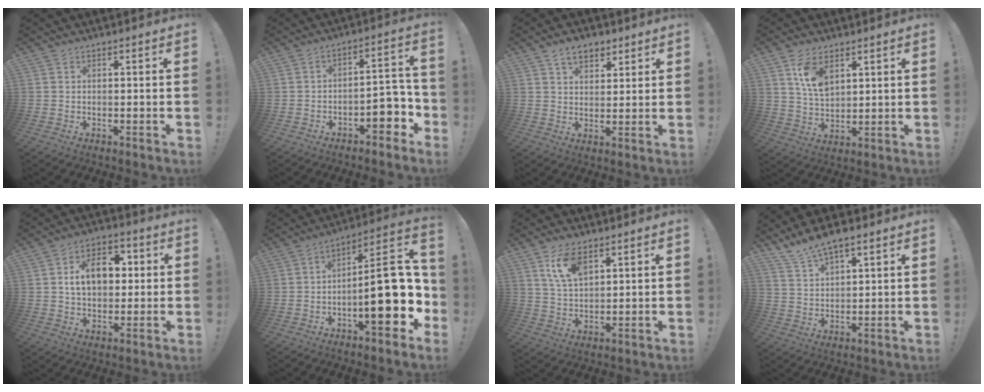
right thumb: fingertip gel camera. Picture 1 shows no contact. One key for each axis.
{"total": 8.9, "fx": -4.1, "fy": 4.7, "fz": 6.4, "tx": -0.062, "ty": 0.014, "tz": -0.067}
{"total": 7.1, "fx": 4.5, "fy": 4.3, "fz": 3.4, "tx": -0.051, "ty": -0.012, "tz": 0.082}
{"total": 9.0, "fx": 4.7, "fy": 5.0, "fz": 5.8, "tx": -0.098, "ty": -0.015, "tz": 0.089}
{"total": 12.2, "fx": 2.0, "fy": 8.5, "fz": 8.5, "tx": -0.125, "ty": 0.013, "tz": 0.038}
{"total": 22.6, "fx": -3.9, "fy": 8.0, "fz": 20.8, "tx": -0.280, "ty": 0.024, "tz": -0.052}
{"total": 9.3, "fx": 5.3, "fy": 4.4, "fz": 6.3, "tx": -0.116, "ty": -0.011, "tz": 0.099}
{"total": 7.7, "fx": 6.4, "fy": 2.1, "fz": 3.7, "tx": -0.071, "ty": -0.034, "tz": 0.119}